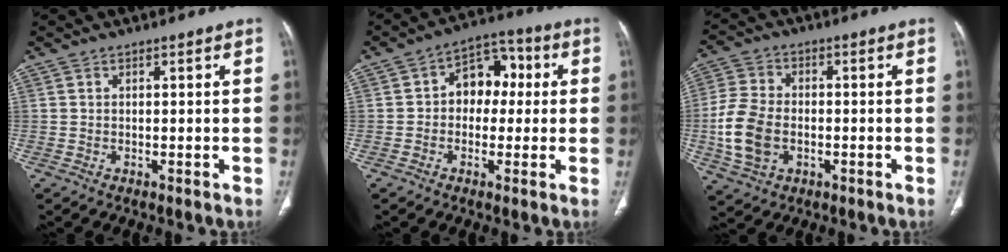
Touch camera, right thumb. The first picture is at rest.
{"total": 9.3, "force": [0.7, 6.9, 6.2], "torque": [-0.049, 0.032, -0.002]}
{"total": 11.0, "force": [-2.1, 7.6, 7.7], "torque": [-0.162, 0.007, -0.040]}